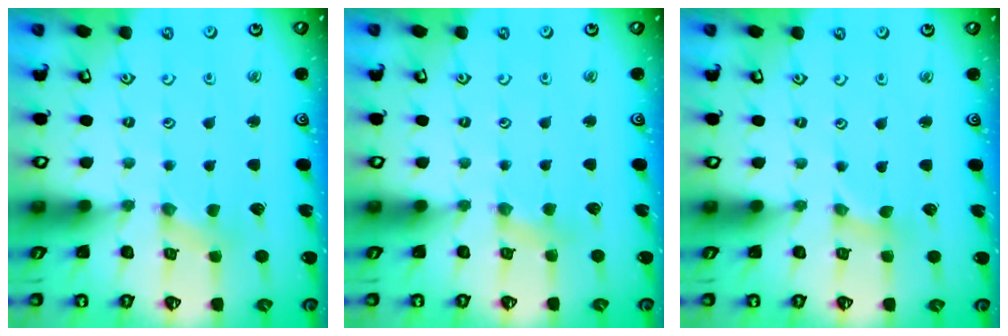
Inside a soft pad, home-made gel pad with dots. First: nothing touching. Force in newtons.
{"total": 2.9, "press": 2.9, "slide": 0.5}
{"total": 0.0}